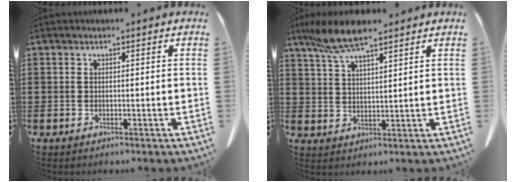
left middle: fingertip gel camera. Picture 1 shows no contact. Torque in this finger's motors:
{"motor_torque": [0.77, 0.69, 0.39, 0.13]}